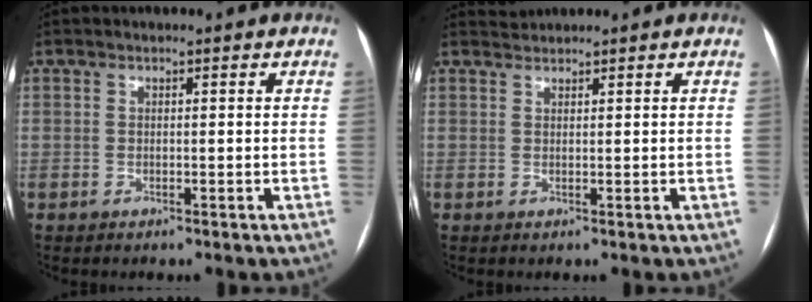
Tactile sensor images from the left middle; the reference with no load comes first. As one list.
[{"total": 1.2, "force": [1.1, -0.3, -0.5], "torque": [-0.001, 0.009, 0.027]}]